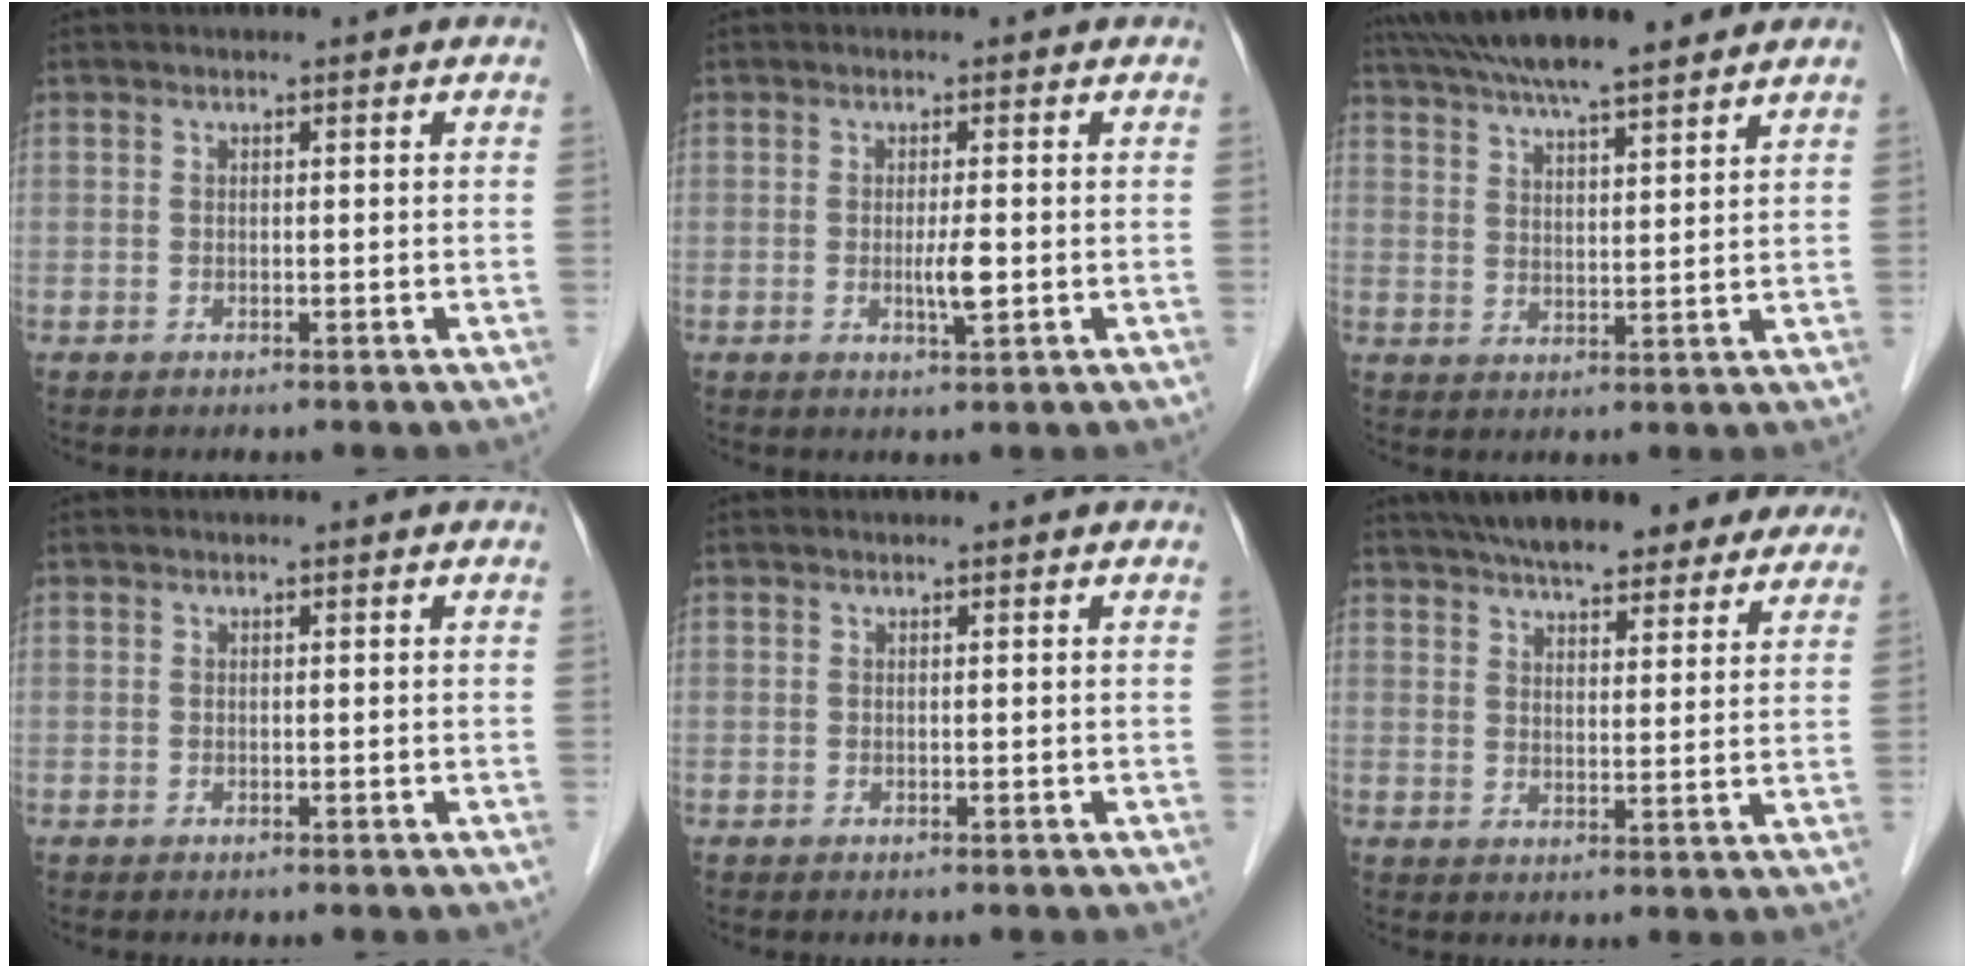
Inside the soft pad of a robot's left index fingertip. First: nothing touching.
{"total": 2.4, "force": [-0.2, 0.2, 2.3], "torque": [-0.045, -0.005, -0.004]}
{"total": 13.2, "force": [11.3, 1.1, 6.7], "torque": [-0.118, 0.030, 0.179]}
{"total": 0.0}
{"total": 0.0}
{"total": 19.3, "force": [16.4, 5.5, 8.7], "torque": [-0.130, 0.031, 0.212]}